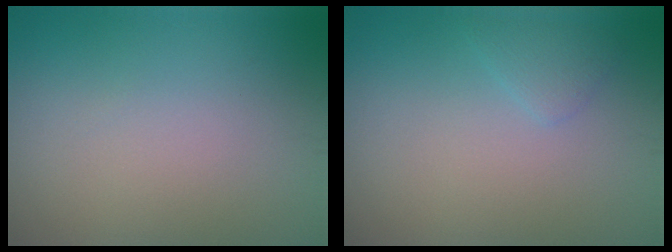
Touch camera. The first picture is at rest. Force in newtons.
{"total": 1.3, "press": 1.3, "slide": 0.1}